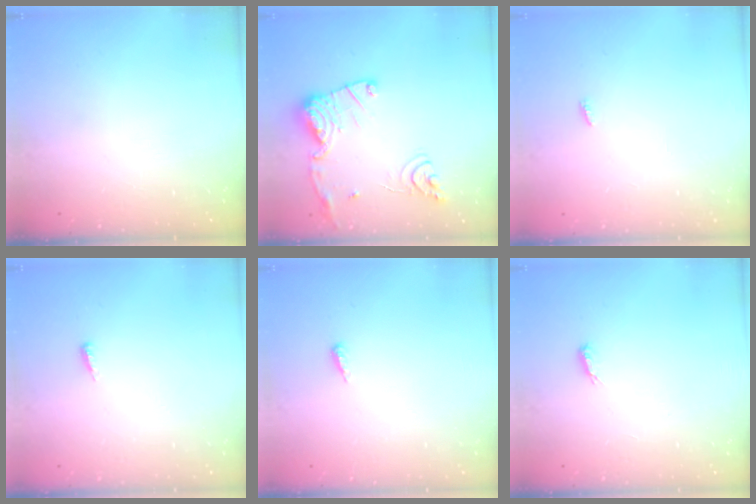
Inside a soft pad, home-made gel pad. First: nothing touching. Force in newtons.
{"total": 15.4, "press": 15.3, "slide": 1.5}
{"total": 2.3, "press": 2.3, "slide": 0.3}
{"total": 2.9, "press": 2.9, "slide": 0.4}
{"total": 4.1, "press": 4.1, "slide": 0.4}
{"total": 4.2, "press": 4.2, "slide": 0.7}